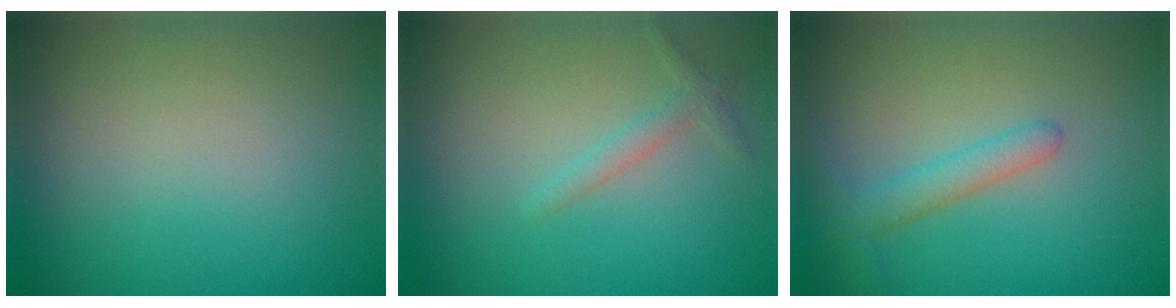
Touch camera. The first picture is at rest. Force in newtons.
{"total": 1.4, "press": 1.4, "slide": 0.1}
{"total": 2.4, "press": 2.4, "slide": 0.1}